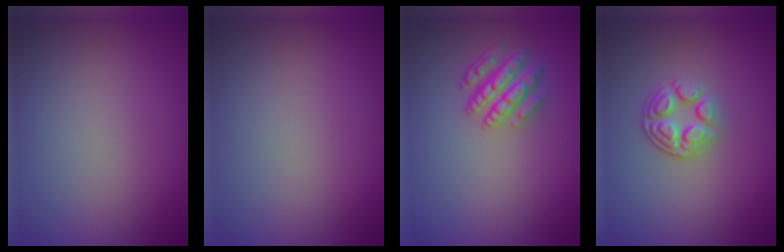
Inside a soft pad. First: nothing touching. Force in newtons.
{"total": 0.0}
{"total": 3.8, "press": 3.4, "slide": 1.6}
{"total": 2.7, "press": 2.5, "slide": 0.9}